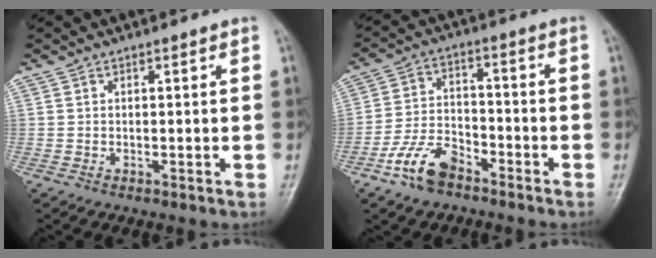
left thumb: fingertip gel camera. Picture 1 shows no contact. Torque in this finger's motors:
{"motor_torque": [0.03, 0.87, 0.42, 0.32, 0.04]}